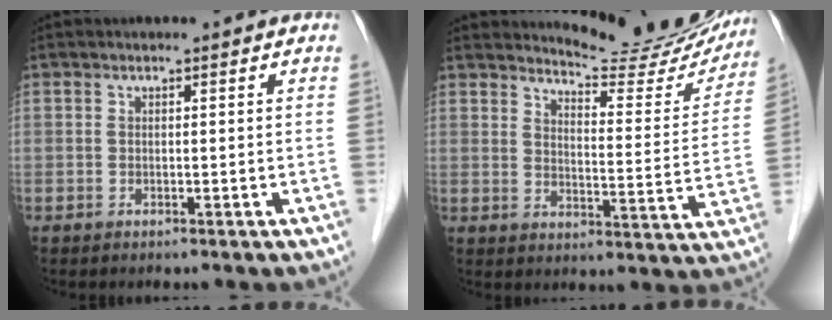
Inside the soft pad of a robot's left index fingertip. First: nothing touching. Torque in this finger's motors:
{"motor_torque": [0.87, -0.98, 0.31, 0.05]}